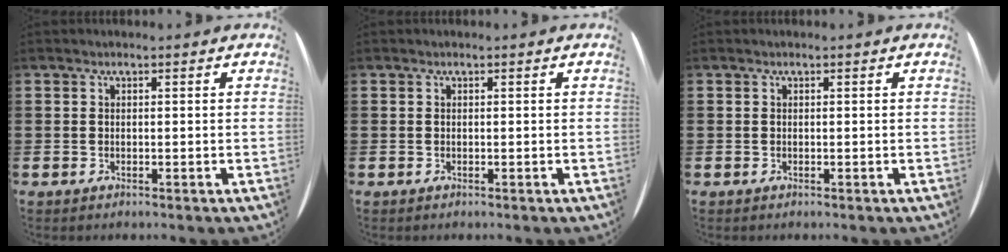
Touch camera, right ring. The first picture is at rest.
{"total": 0.0}
{"total": 0.0}